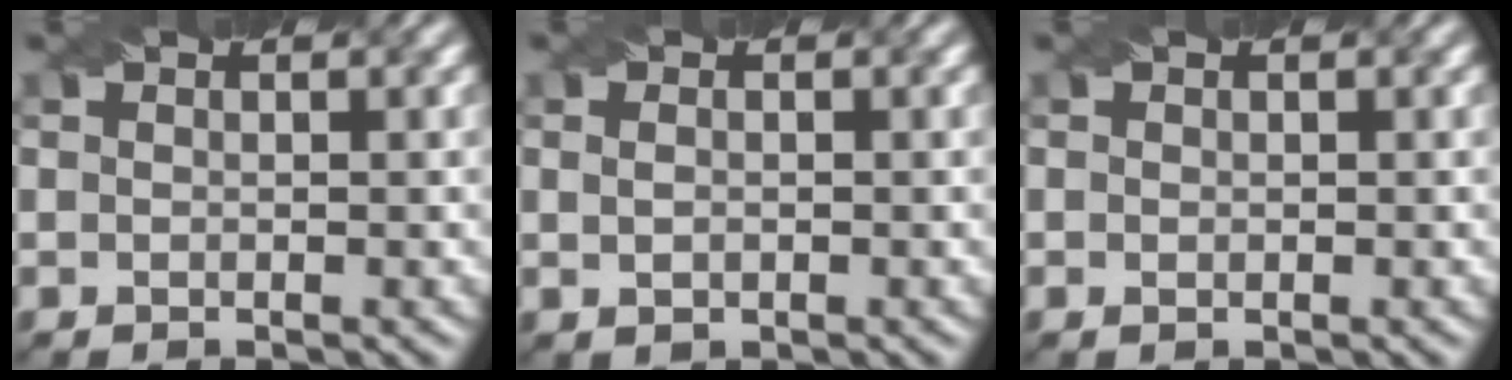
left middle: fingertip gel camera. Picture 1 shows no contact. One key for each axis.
{"total": 1.4, "fx": 0.2, "fy": 0.9, "fz": 1.0, "tx": -0.018, "ty": -0.002, "tz": 0.009}
{"total": 0.6, "fx": 0.1, "fy": 0.5, "fz": 0.4, "tx": -0.008, "ty": -0.001, "tz": 0.002}